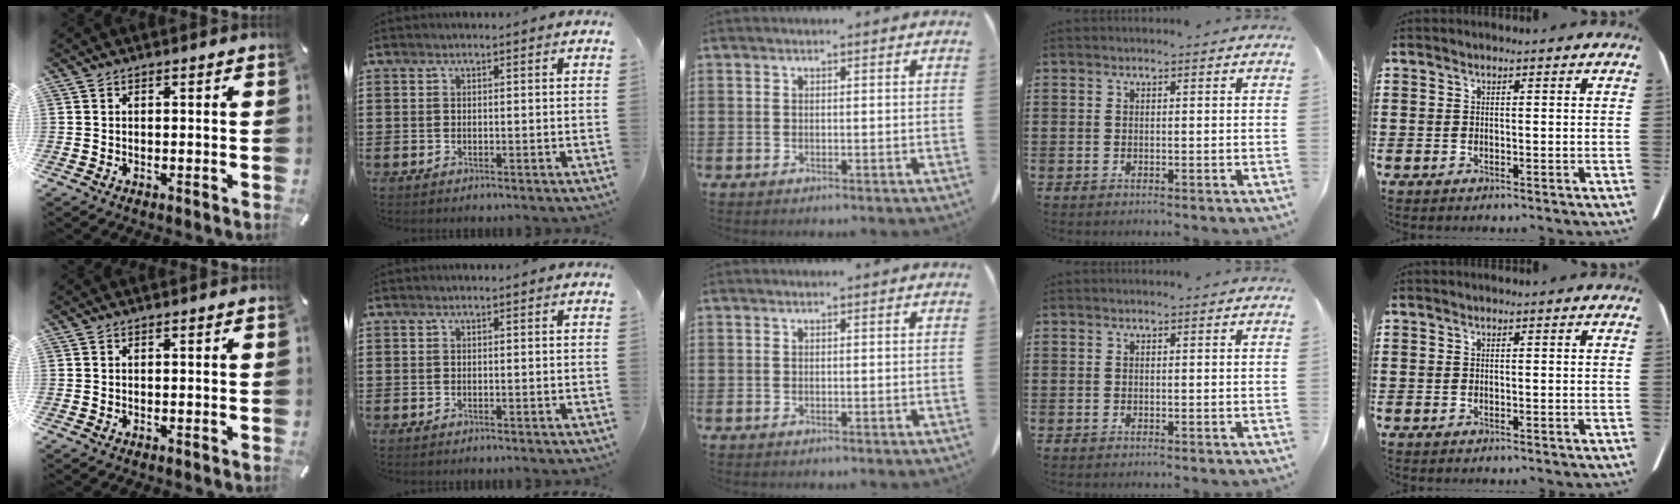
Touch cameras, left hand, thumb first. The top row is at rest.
{}